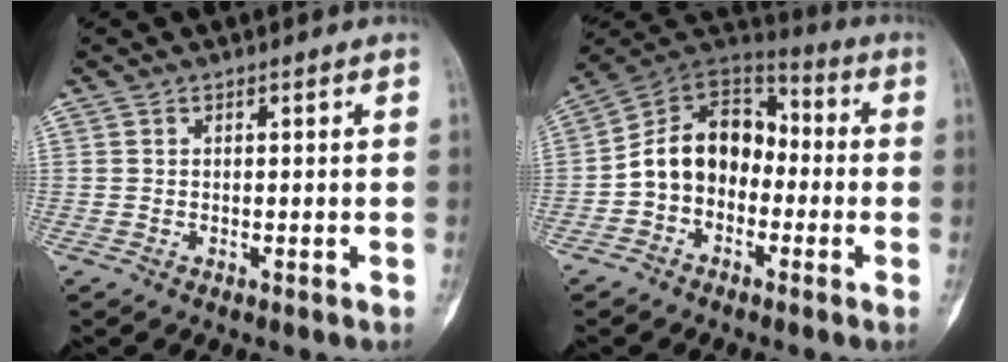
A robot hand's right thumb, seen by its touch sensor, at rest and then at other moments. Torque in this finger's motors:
{"motor_torque": [0.91, 0.93, 0.83, -0.50, 0.28]}